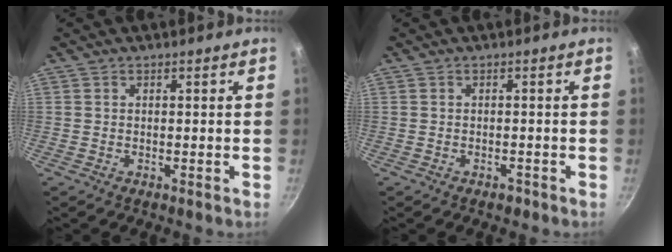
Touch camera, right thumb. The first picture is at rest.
{"total": 1.1, "force": [-0.8, 0.6, 0.5], "torque": [-0.002, 0.005, -0.012]}